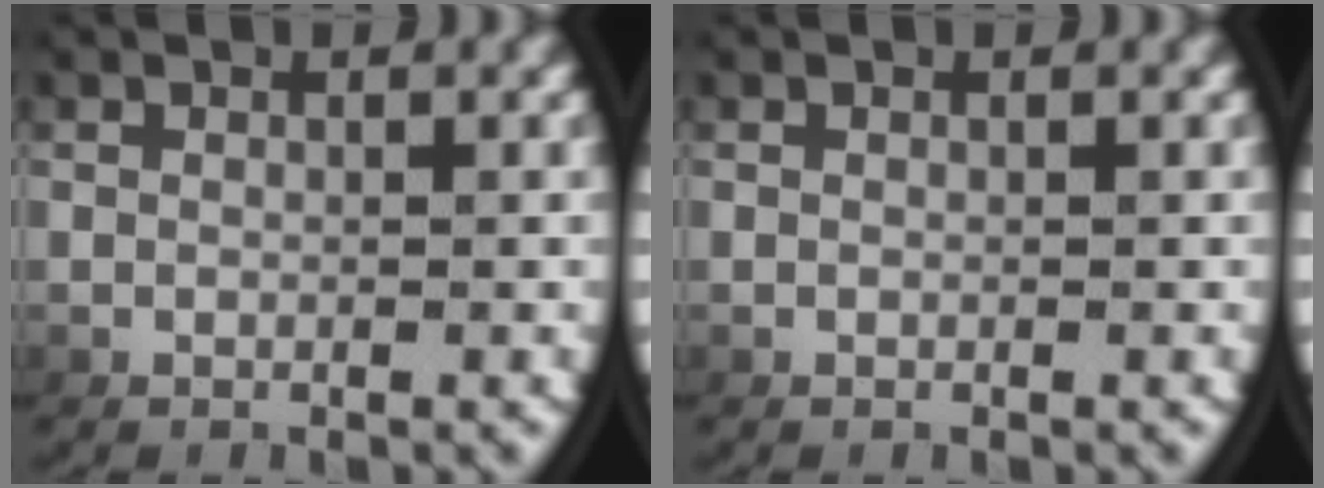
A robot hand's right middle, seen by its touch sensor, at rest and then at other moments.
{"total": 0.0}